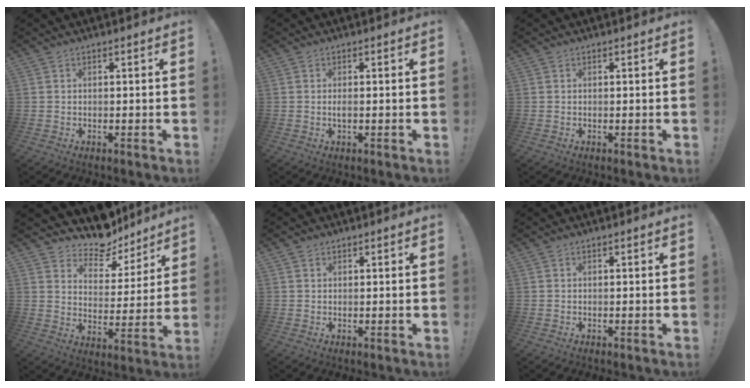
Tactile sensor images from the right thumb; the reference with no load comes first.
{"total": 1.2, "force": [-0.4, 0.3, 1.1], "torque": [-0.028, 0.005, -0.007]}
{"total": 0.0}
{"total": 10.5, "force": [9.4, 4.1, 2.3], "torque": [-0.037, -0.092, 0.166]}
{"total": 1.0, "force": [0.8, 0.6, 0.1], "torque": [0.001, -0.002, 0.015]}
{"total": 0.0}